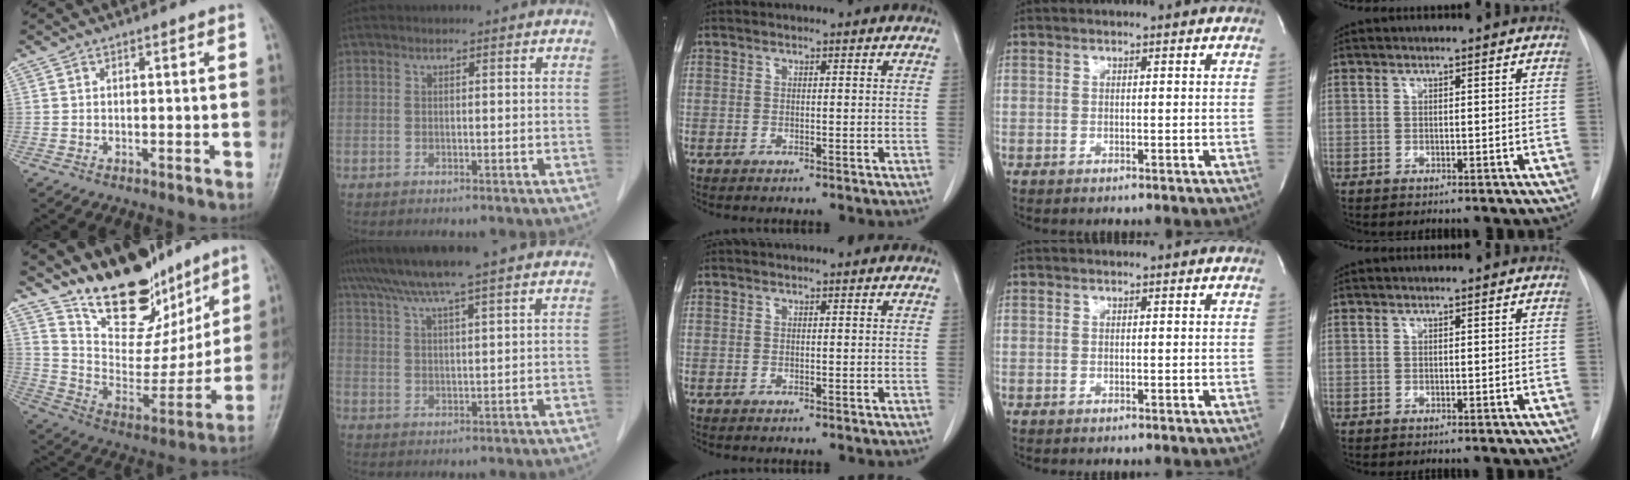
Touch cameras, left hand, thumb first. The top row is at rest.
{"thumb": {"total": 20.2, "force": [14.9, 9.6, 9.7], "torque": [-0.088, -0.085, 0.251]}, "index": {"total": 14.8, "force": [12.2, 0.6, 8.3], "torque": [-0.140, 0.043, 0.172]}}